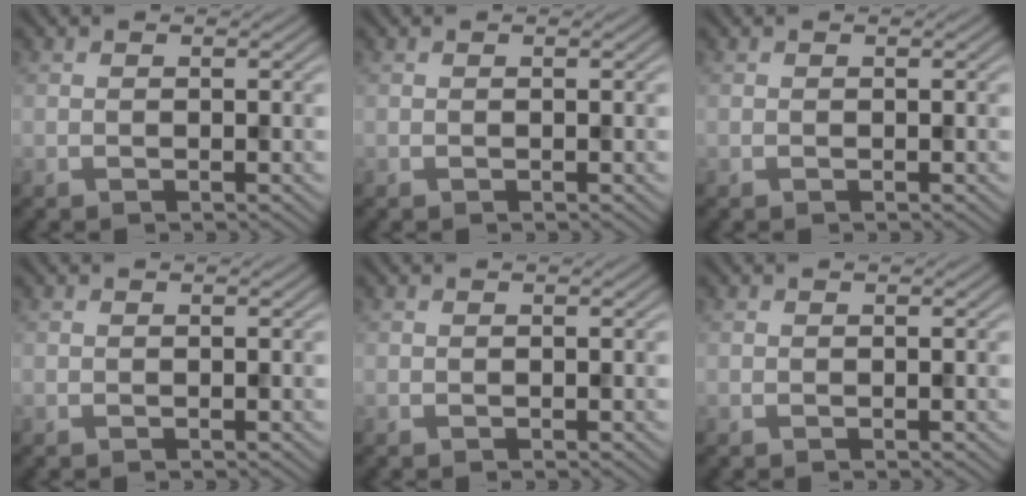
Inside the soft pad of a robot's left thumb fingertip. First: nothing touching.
{"total": 0.0}
{"total": 0.0}
{"total": 0.0}
{"total": 0.0}
{"total": 0.0}